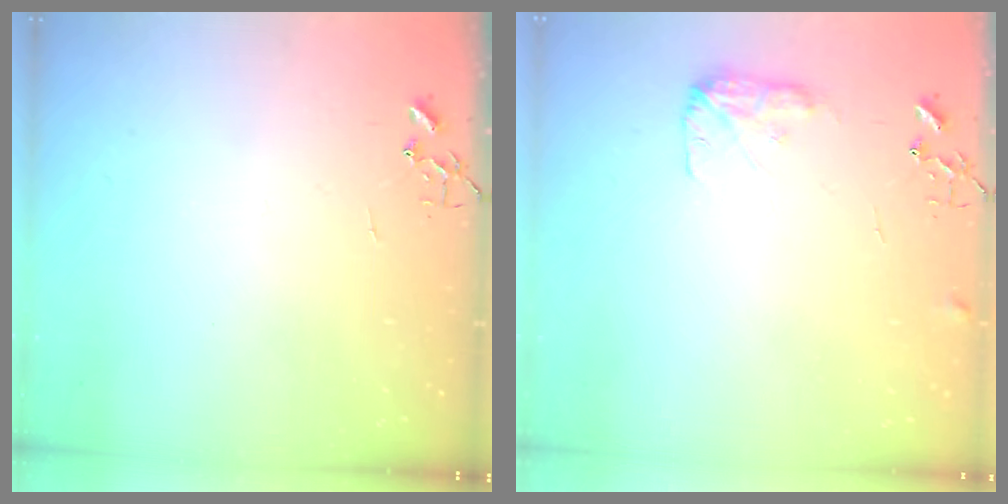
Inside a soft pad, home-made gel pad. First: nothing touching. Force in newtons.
{"total": 8.3, "press": 8.3, "slide": 0.2}